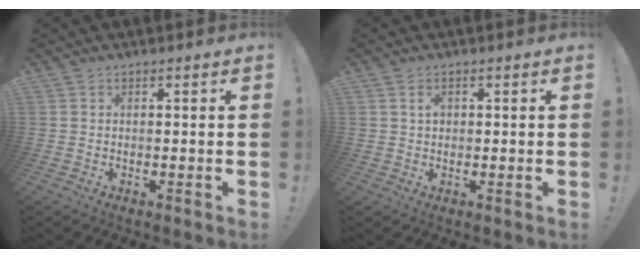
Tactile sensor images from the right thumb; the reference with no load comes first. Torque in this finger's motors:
{"motor_torque": [0.05, 0.13, -0.07, -0.11, 0.04]}